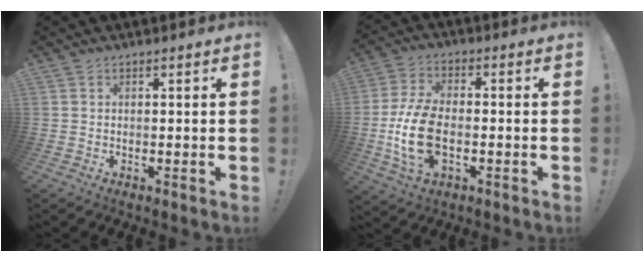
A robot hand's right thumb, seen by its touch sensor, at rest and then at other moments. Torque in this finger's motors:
{"motor_torque": [2.37, 2.64, 1.55, -0.76, 0.78]}